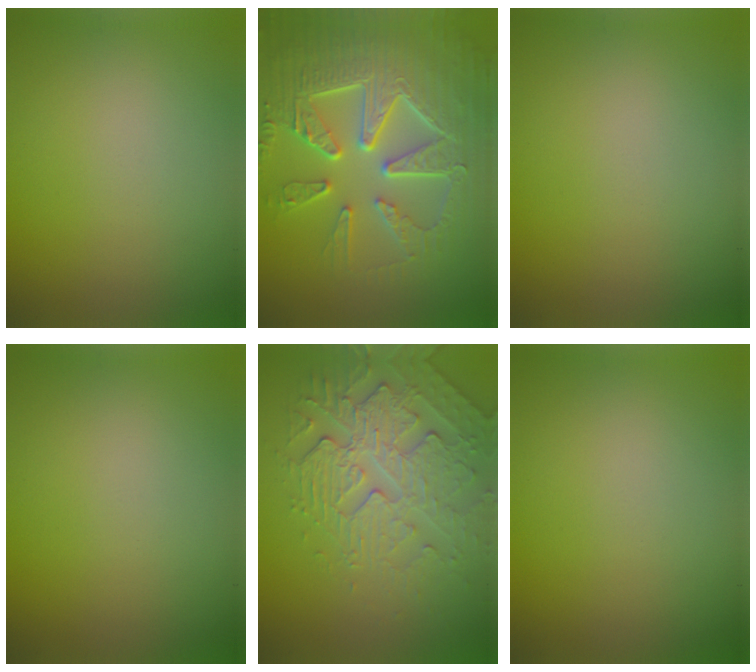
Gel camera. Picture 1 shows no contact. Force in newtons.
{"total": 9.4, "press": 6.7, "slide": 6.5}
{"total": 0.0}
{"total": 0.0}
{"total": 4.5, "press": 4.1, "slide": 1.8}
{"total": 0.0}